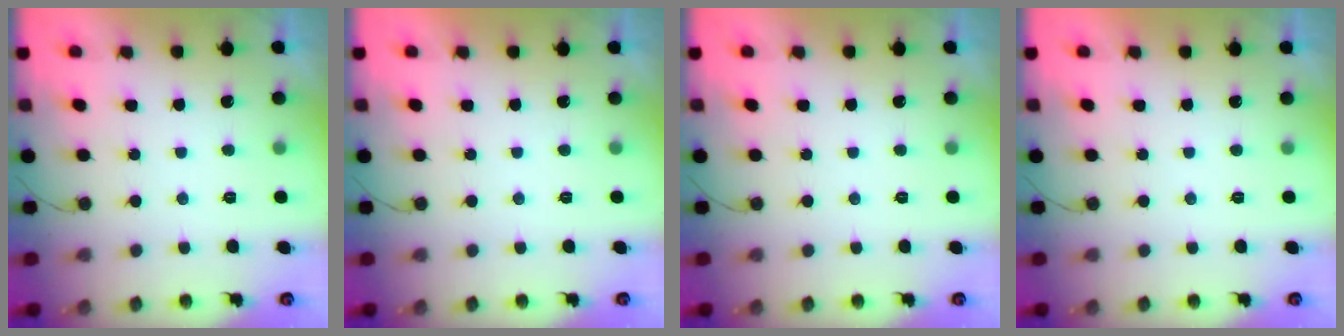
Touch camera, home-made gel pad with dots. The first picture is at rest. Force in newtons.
{"total": 1.7, "press": 1.7, "slide": 0.1}
{"total": 0.0}
{"total": 1.8, "press": 1.8, "slide": 0.0}